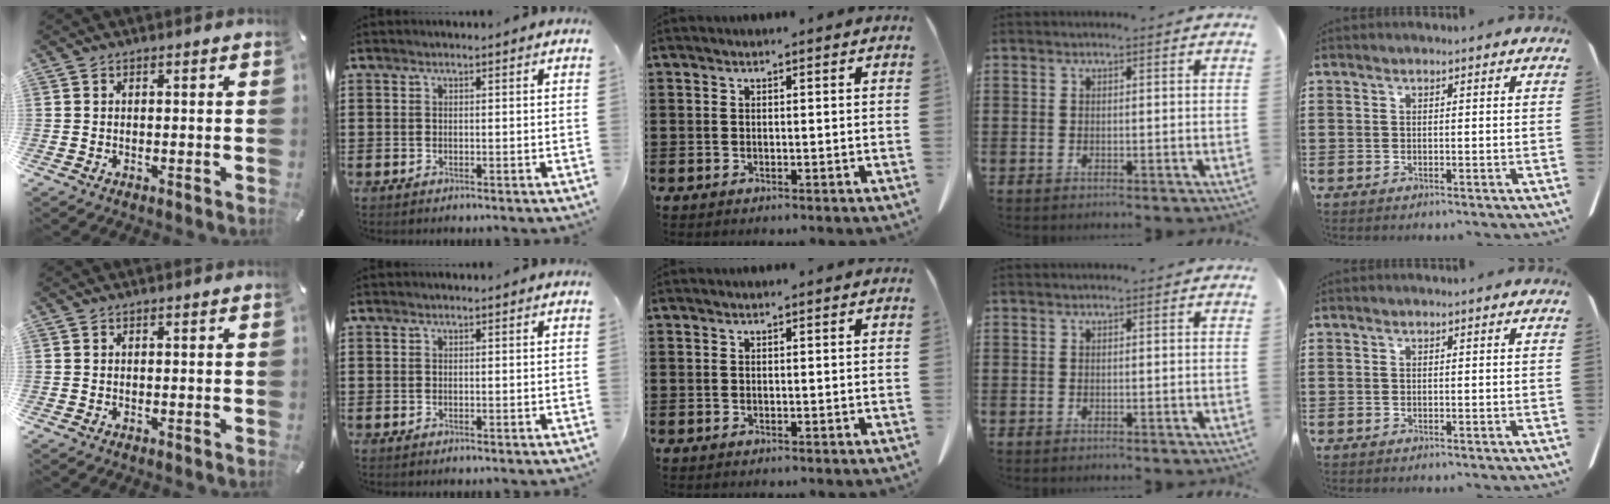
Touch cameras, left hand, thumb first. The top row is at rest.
{}